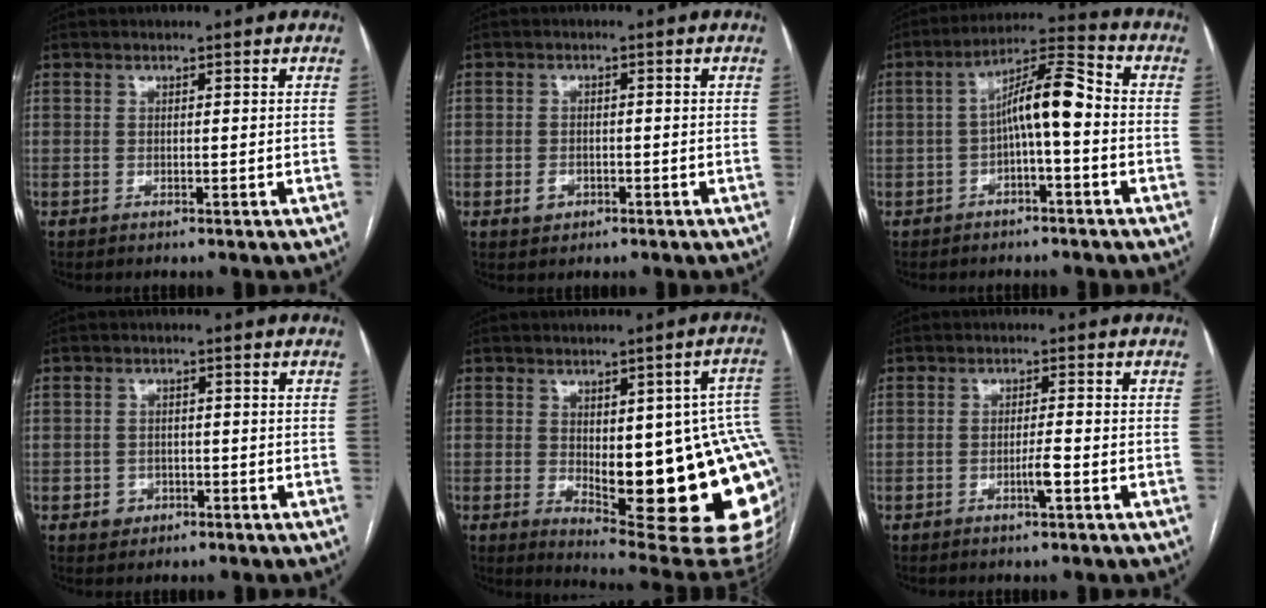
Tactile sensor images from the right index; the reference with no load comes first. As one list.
[{"total": 2.3, "force": [-1.0, 1.8, 1.0], "torque": [-0.014, 0.004, -0.010]}, {"total": 8.7, "force": [-1.0, 1.5, 8.5], "torque": [-0.144, 0.034, -0.020]}, {"total": 2.7, "force": [-1.1, 2.3, 0.7], "torque": [-0.004, 0.009, -0.014]}, {"total": 23.1, "force": [-2.0, 6.3, 22.1], "torque": [-0.194, 0.002, -0.001]}, {"total": 2.5, "force": [-1.1, 0.0, 2.3], "torque": [-0.041, 0.000, -0.017]}]